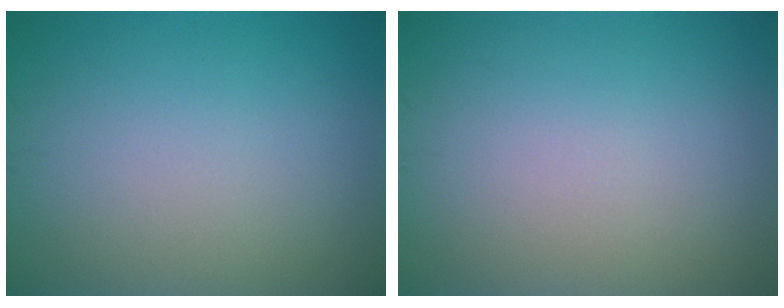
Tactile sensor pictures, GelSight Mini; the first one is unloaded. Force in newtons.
{"total": 0.0}